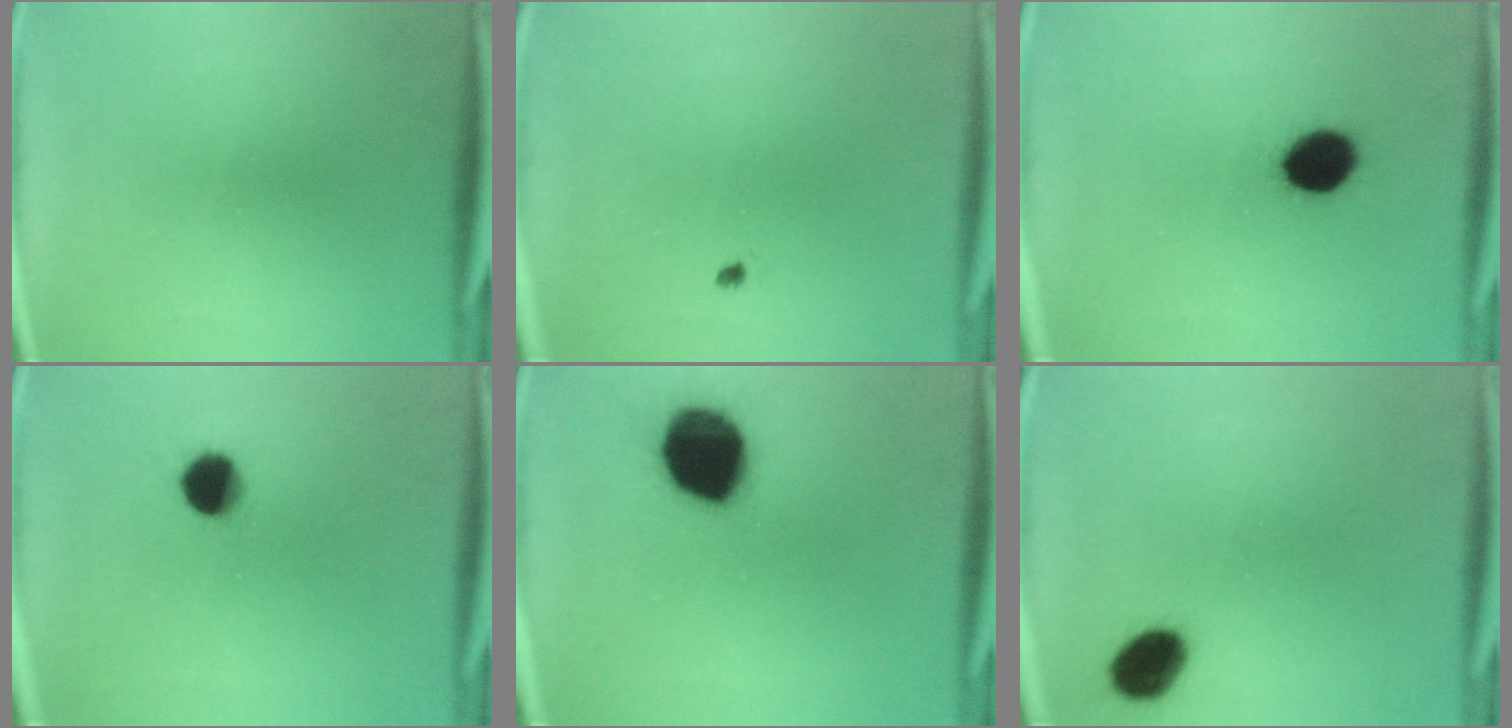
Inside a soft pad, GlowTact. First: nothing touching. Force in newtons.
{"total": 0.6}
{"total": 8.9}
{"total": 6.6}
{"total": 19.5}
{"total": 8.6}